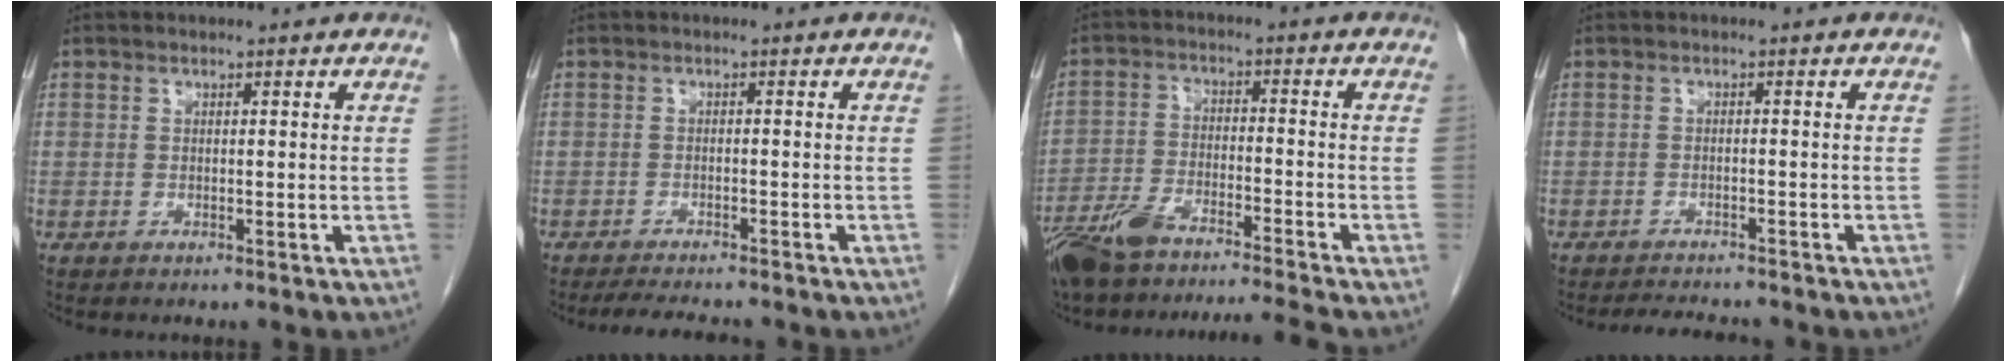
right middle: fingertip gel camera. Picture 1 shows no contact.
{"total": 6.1, "force": [-5.4, 0.9, 2.5], "torque": [-0.037, -0.012, -0.082]}
{"total": 11.3, "force": [-9.9, -0.2, 5.4], "torque": [-0.103, -0.007, -0.173]}
{"total": 4.8, "force": [-4.5, 0.7, 1.4], "torque": [-0.020, -0.010, -0.067]}